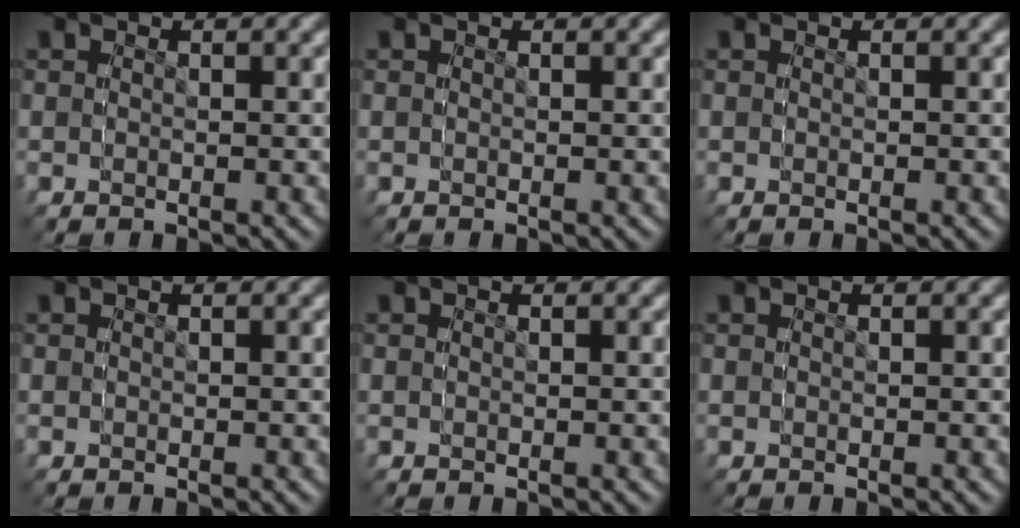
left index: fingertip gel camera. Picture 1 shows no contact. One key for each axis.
{"total": 0.0}
{"total": 0.0}
{"total": 0.0}
{"total": 0.0}
{"total": 0.0}